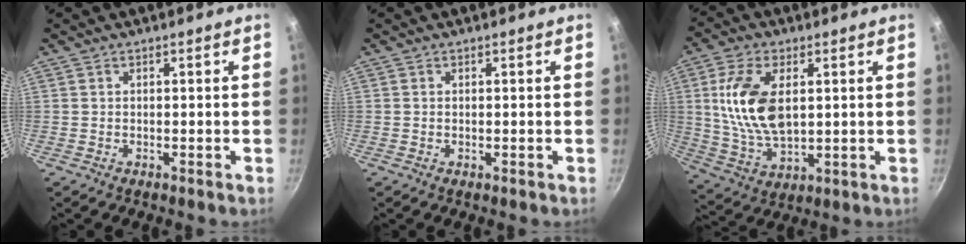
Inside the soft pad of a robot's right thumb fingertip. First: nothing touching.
{"total": 0.0}
{"total": 14.4, "force": [2.8, 7.9, 11.7], "torque": [-0.218, -0.014, 0.062]}